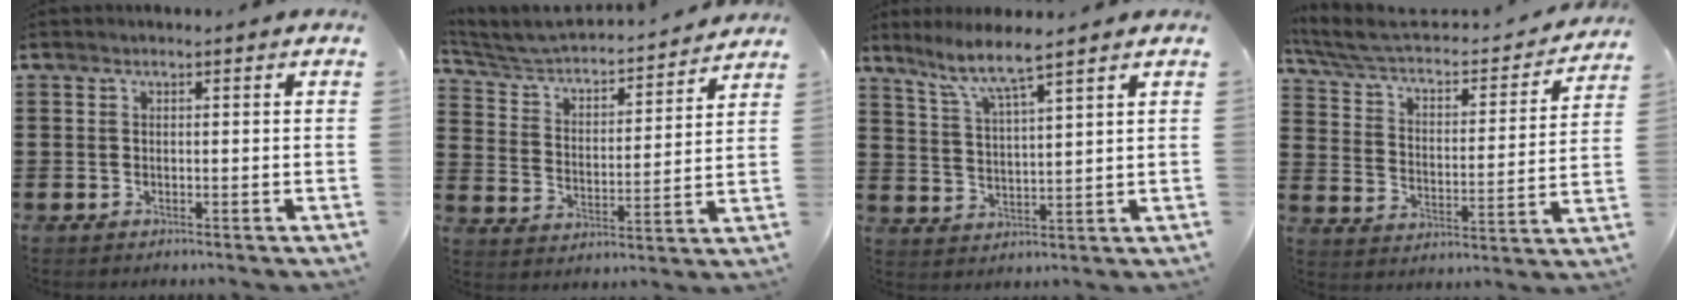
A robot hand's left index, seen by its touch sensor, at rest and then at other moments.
{"total": 3.7, "force": [3.5, 0.7, 0.9], "torque": [-0.041, -0.033, 0.049]}
{"total": 5.3, "force": [4.4, -0.3, 3.0], "torque": [-0.076, -0.022, 0.073]}
{"total": 5.5, "force": [4.4, 1.5, 2.8], "torque": [-0.074, -0.034, 0.071]}